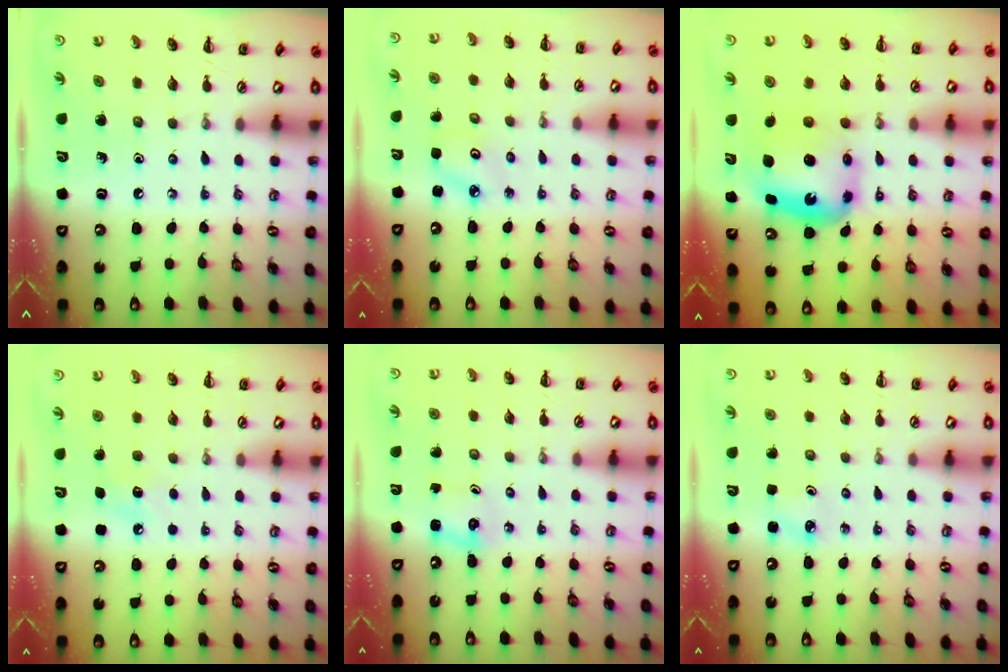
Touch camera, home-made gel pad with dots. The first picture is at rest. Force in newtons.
{"total": 2.9, "press": 2.8, "slide": 0.5}
{"total": 7.4, "press": 7.3, "slide": 1.3}
{"total": 6.3, "press": 6.1, "slide": 1.7}
{"total": 1.8, "press": 1.7, "slide": 0.6}
{"total": 2.5, "press": 2.4, "slide": 0.8}